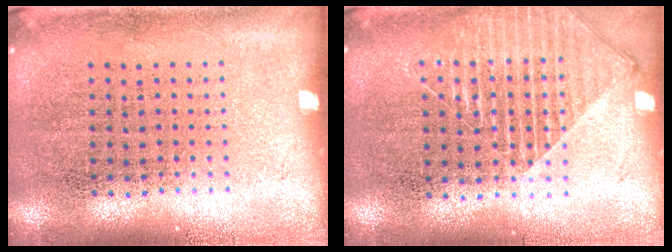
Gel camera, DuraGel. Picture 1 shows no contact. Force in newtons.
{"total": 1.5, "press": 1.4, "slide": 0.7}